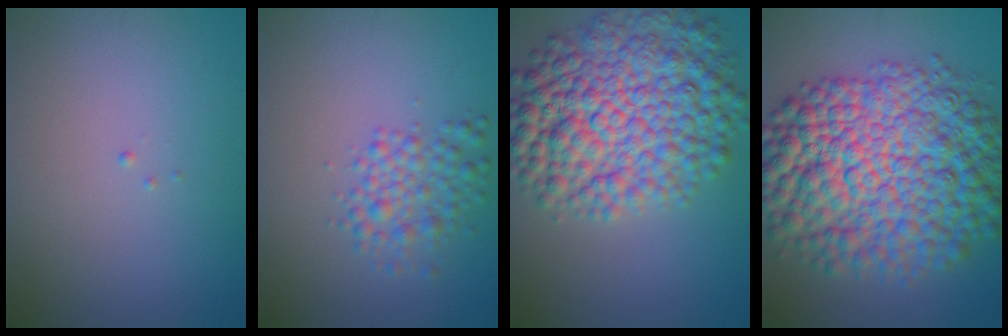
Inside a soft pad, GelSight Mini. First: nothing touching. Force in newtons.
{"total": 2.8, "press": 2.8, "slide": 0.0}
{"total": 10.6, "press": 10.6, "slide": 0.1}
{"total": 14.3, "press": 14.3, "slide": 0.3}